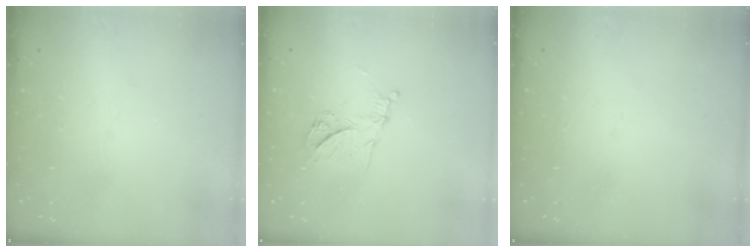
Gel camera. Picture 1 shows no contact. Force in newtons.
{"total": 11.0, "press": 10.9, "slide": 1.1}
{"total": 1.5, "press": 1.5, "slide": 0.1}